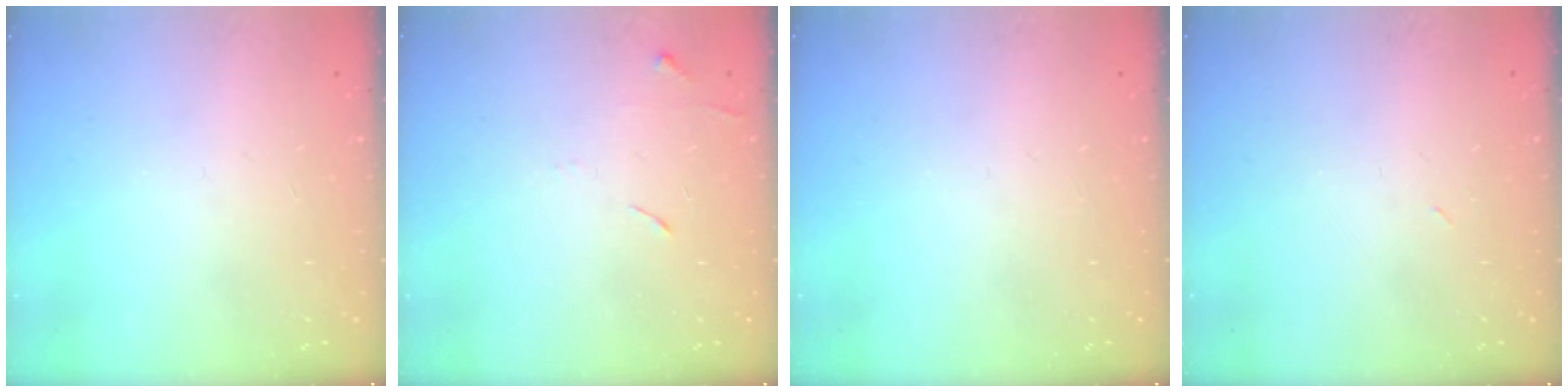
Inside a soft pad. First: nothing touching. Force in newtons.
{"total": 5.4, "press": 5.4, "slide": 0.7}
{"total": 0.0}
{"total": 2.9, "press": 2.9, "slide": 0.7}